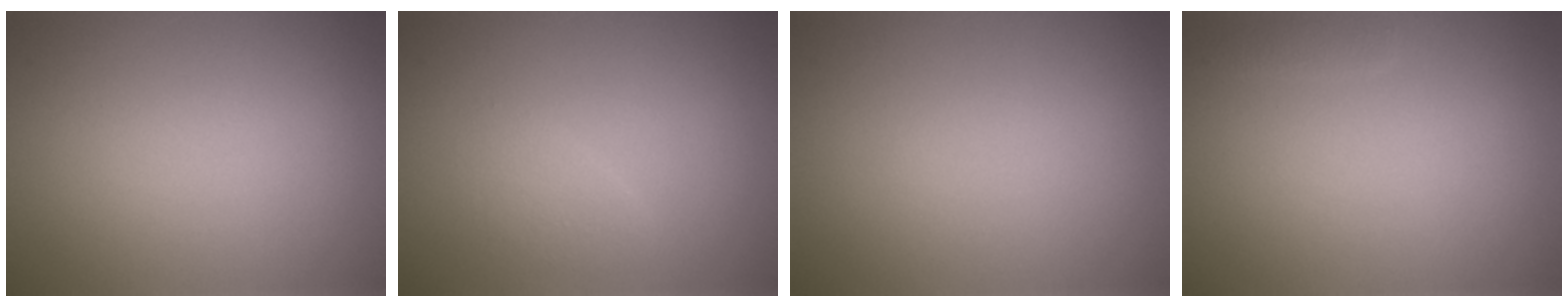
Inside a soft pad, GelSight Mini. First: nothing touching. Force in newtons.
{"total": 1.4, "press": 1.4, "slide": 0.0}
{"total": 0.0}
{"total": 0.7, "press": 0.7, "slide": 0.1}